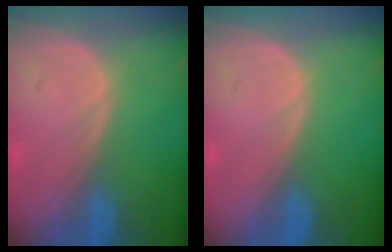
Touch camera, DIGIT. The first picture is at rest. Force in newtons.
{"total": 0.0}